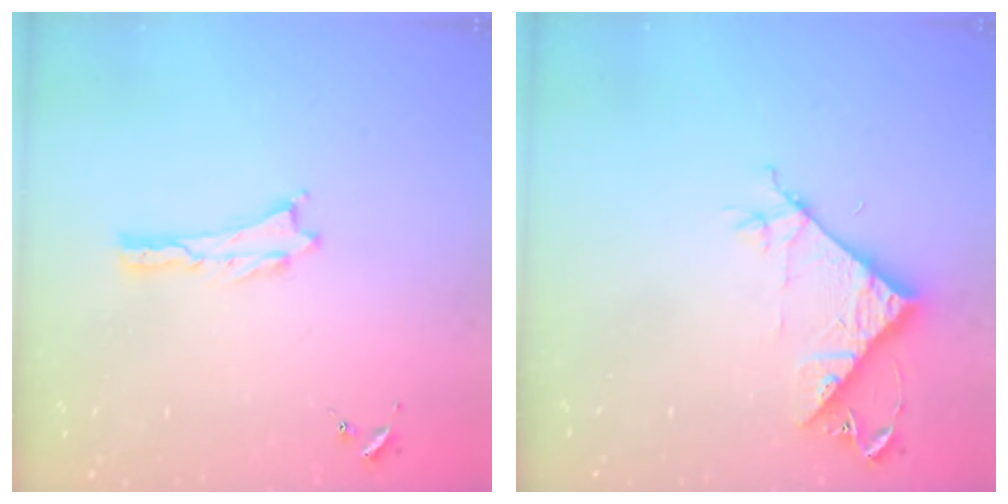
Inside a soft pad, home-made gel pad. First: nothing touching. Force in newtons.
{"total": 8.1, "press": 8.1, "slide": 0.5}